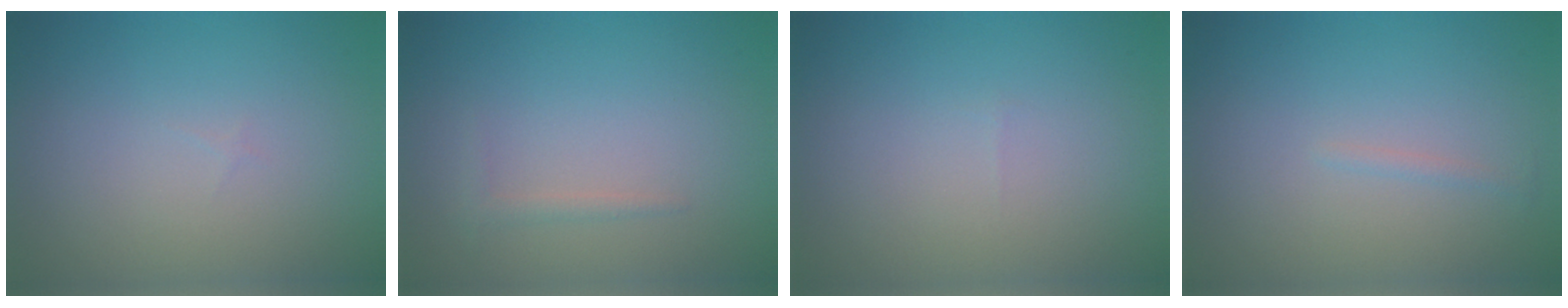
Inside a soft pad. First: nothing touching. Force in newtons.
{"total": 0.8, "press": 0.8, "slide": 0.0}
{"total": 0.0}
{"total": 0.6, "press": 0.6, "slide": 0.0}